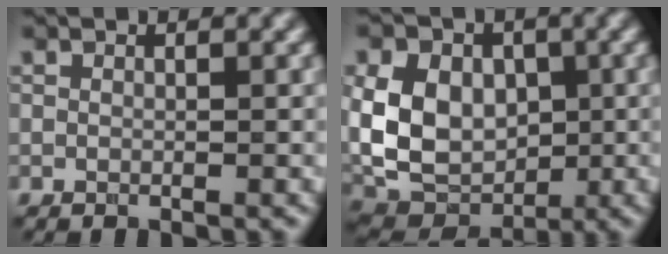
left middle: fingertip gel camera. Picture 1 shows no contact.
{"total": 8.4, "force": [0.7, 6.4, 5.4], "torque": [-0.107, -0.004, 0.004]}